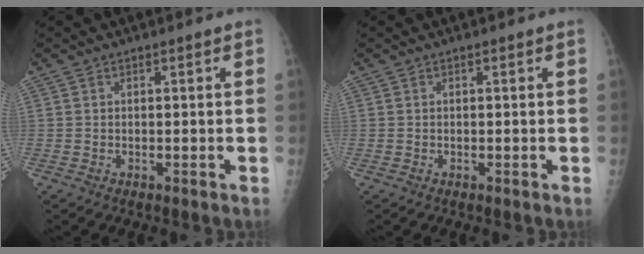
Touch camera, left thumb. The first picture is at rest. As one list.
[{"total": 0.0}]